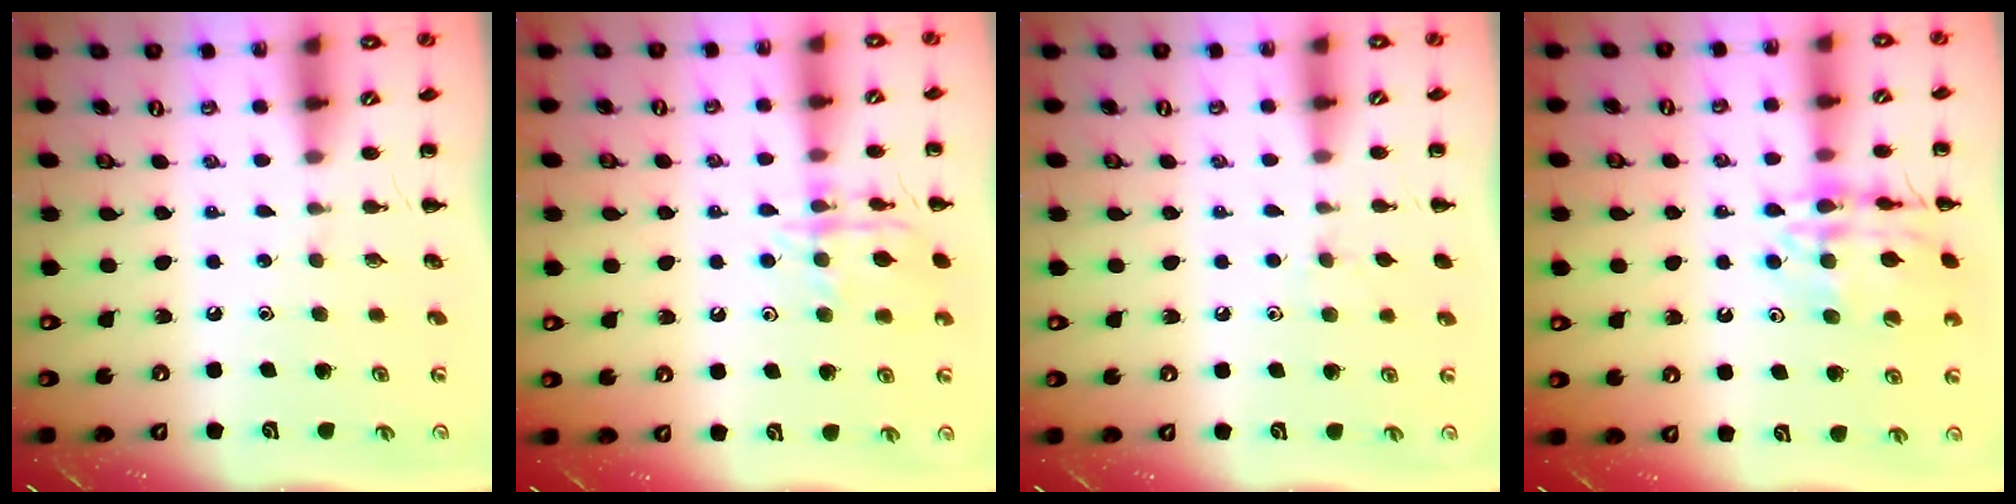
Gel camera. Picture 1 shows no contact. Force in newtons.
{"total": 12.9, "press": 12.9, "slide": 0.8}
{"total": 3.2, "press": 3.0, "slide": 1.3}
{"total": 15.6, "press": 15.5, "slide": 1.3}